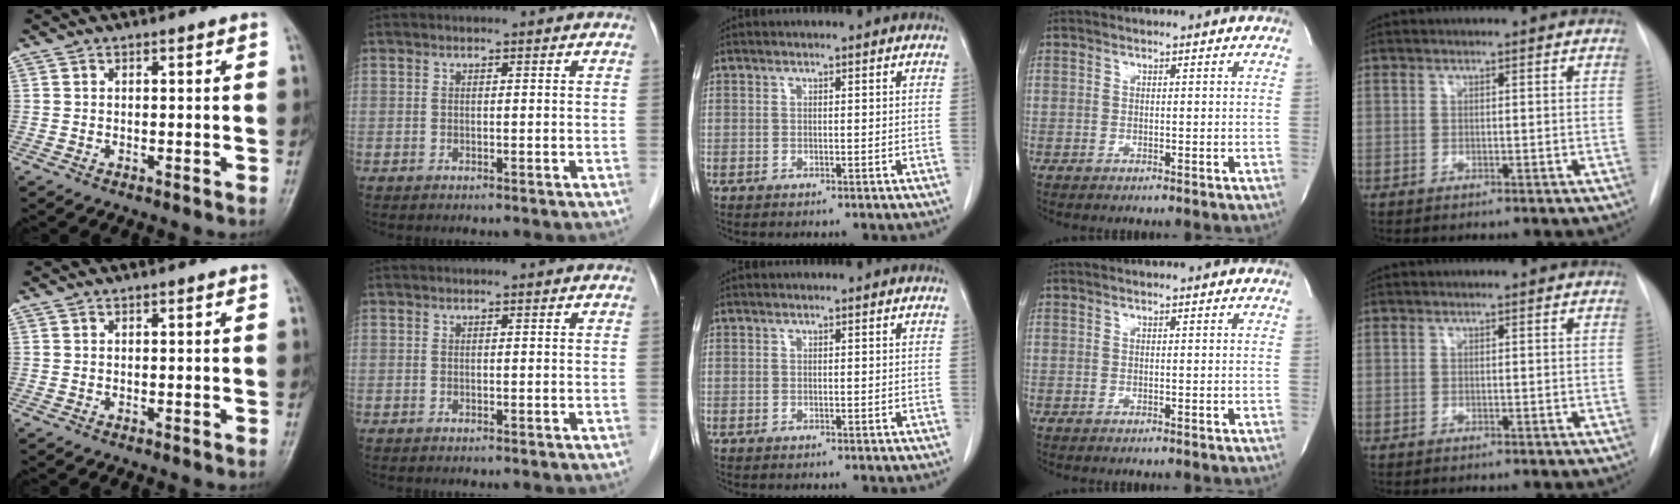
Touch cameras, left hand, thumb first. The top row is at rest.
{}